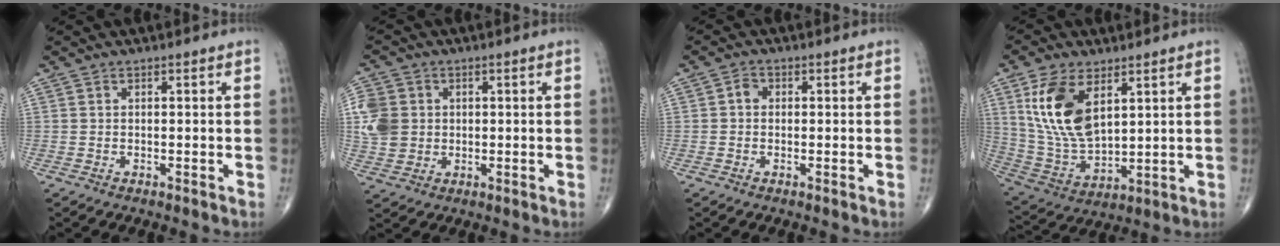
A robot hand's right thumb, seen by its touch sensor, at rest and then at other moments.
{"total": 8.6, "force": [1.0, 7.5, 4.0], "torque": [-0.078, 0.002, 0.022]}
{"total": 1.8, "force": [0.0, 1.5, 1.0], "torque": [-0.007, 0.007, -0.005]}
{"total": 15.1, "force": [5.8, 7.9, 11.5], "torque": [-0.219, -0.025, 0.126]}